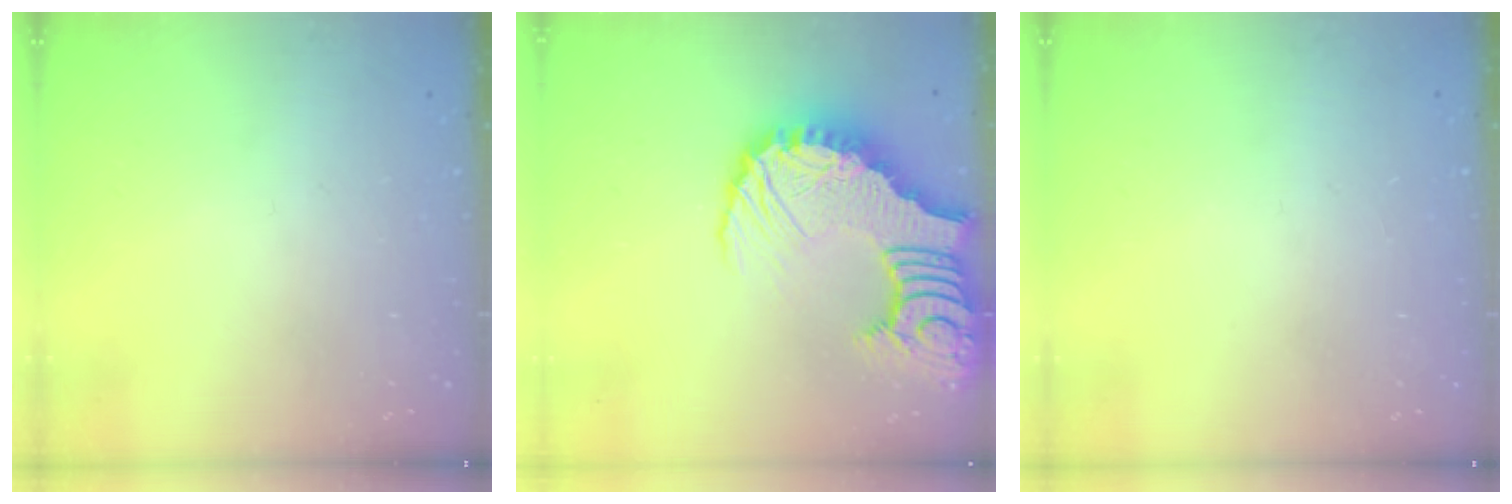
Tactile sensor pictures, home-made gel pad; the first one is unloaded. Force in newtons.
{"total": 17.5, "press": 17.3, "slide": 1.9}
{"total": 0.0}